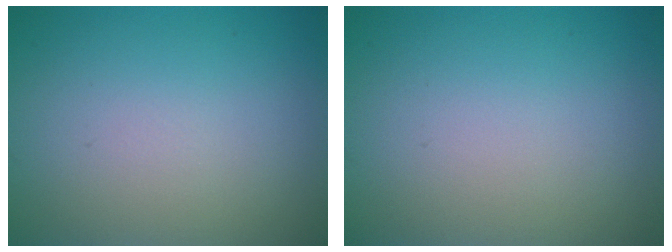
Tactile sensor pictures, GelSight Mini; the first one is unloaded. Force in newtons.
{"total": 0.0}